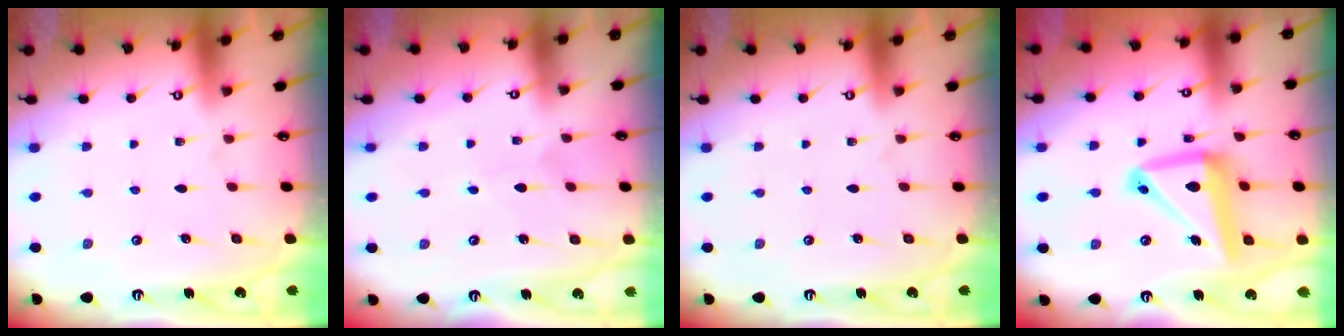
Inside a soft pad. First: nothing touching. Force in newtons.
{"total": 2.6, "press": 2.6, "slide": 0.2}
{"total": 0.0}
{"total": 14.8, "press": 14.6, "slide": 2.1}